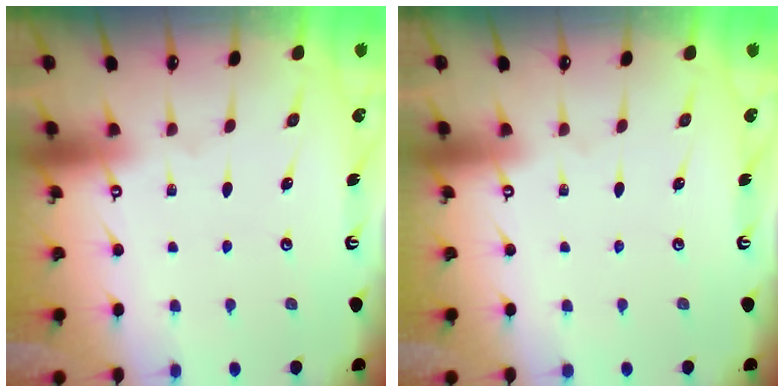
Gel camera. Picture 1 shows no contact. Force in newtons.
{"total": 0.0}